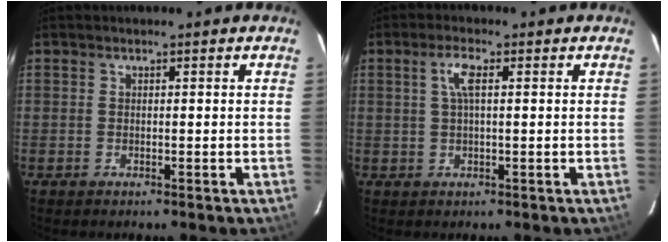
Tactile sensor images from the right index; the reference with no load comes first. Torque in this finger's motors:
{"motor_torque": [0.28, -0.07, 0.27, 0.08]}